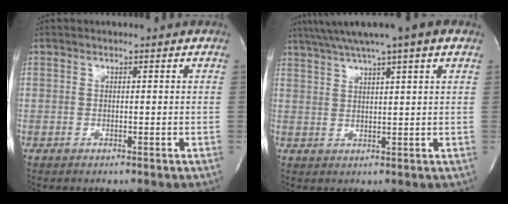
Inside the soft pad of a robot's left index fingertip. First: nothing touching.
{"total": 10.4, "force": [7.5, 0.2, 7.2], "torque": [-0.126, 0.034, 0.107]}